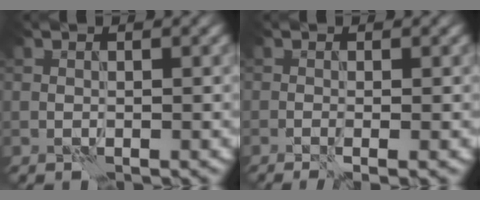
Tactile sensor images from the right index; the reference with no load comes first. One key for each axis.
{"total": 2.5, "fx": -0.8, "fy": 0.8, "fz": 2.2, "tx": -0.027, "ty": -0.001, "tz": -0.017}